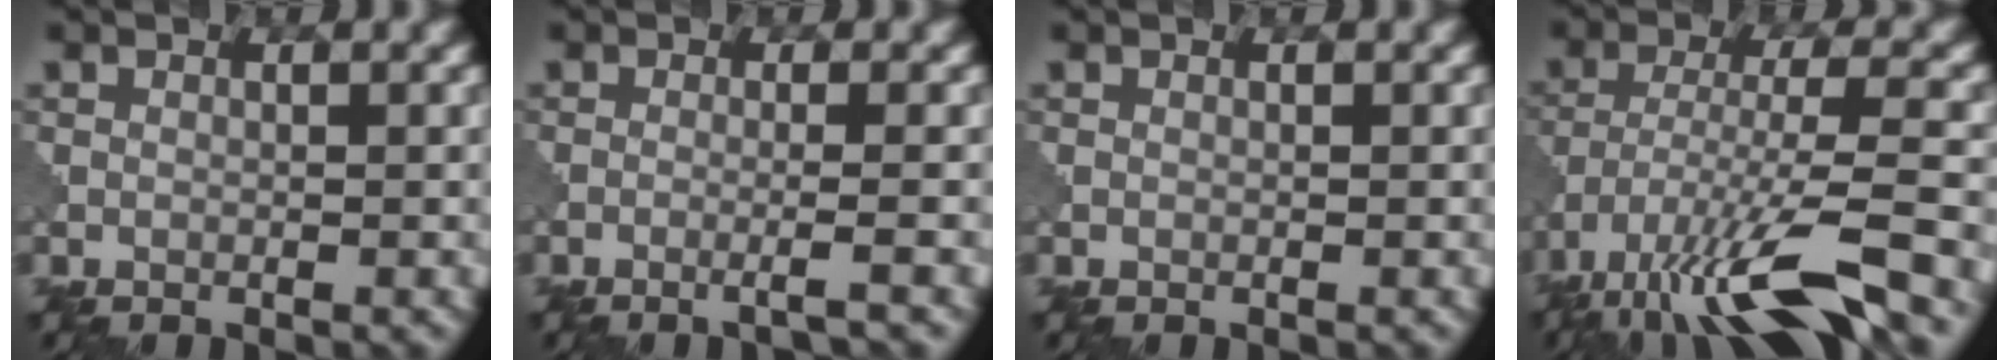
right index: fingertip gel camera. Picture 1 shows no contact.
{"total": 2.2, "force": [-0.7, 0.4, 2.0], "torque": [-0.022, 0.001, -0.028]}
{"total": 0.0}
{"total": 11.0, "force": [-7.0, 2.3, 8.2], "torque": [-0.153, -0.001, -0.125]}